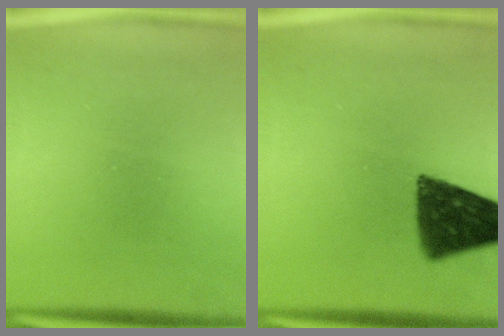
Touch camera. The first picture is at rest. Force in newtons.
{"total": 11.3}